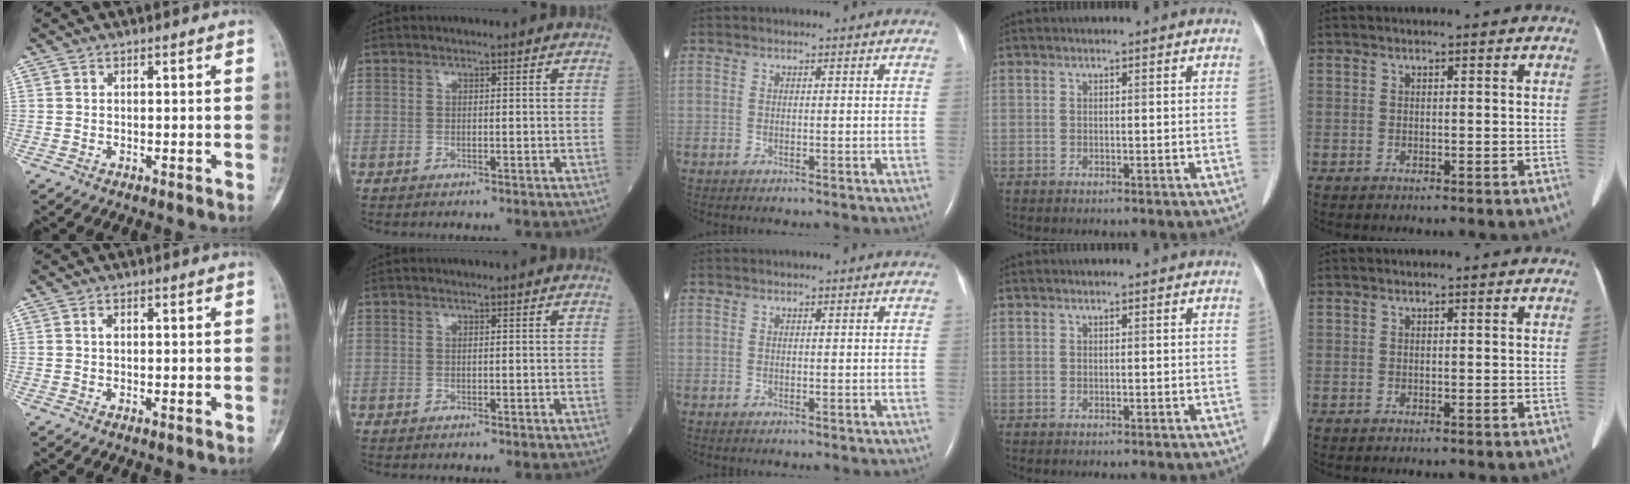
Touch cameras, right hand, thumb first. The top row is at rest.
{"thumb": {"total": 1.3, "force": [0.2, 0.7, 1.1], "torque": [-0.014, -0.001, 0.000]}}